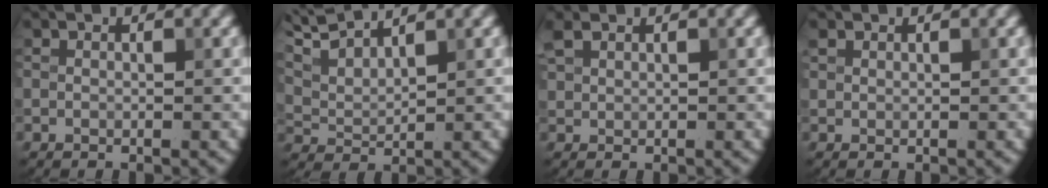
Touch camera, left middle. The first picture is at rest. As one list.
[{"total": 4.4, "force": [3.8, 0.9, 2.1], "torque": [-0.055, 0.014, 0.075]}, {"total": 1.8, "force": [1.3, 0.9, 0.9], "torque": [-0.024, 0.007, 0.033]}, {"total": 0.9, "force": [0.7, 0.6, 0.2], "torque": [-0.005, 0.000, 0.017]}]